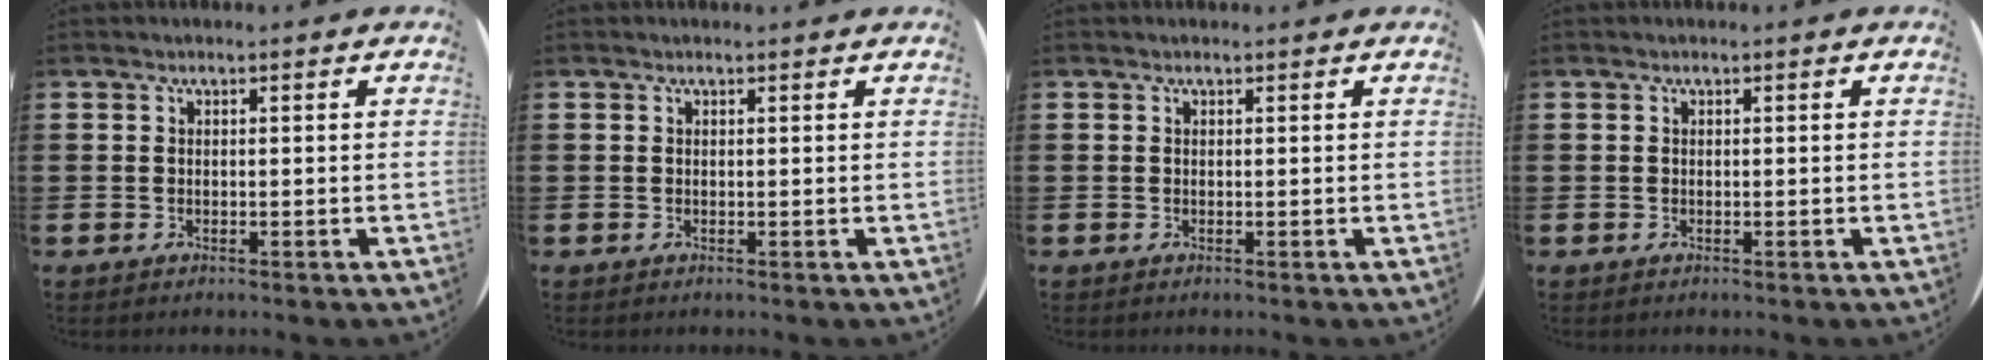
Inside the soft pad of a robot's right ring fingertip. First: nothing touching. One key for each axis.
{"total": 0.0}
{"total": 0.0}
{"total": 0.0}